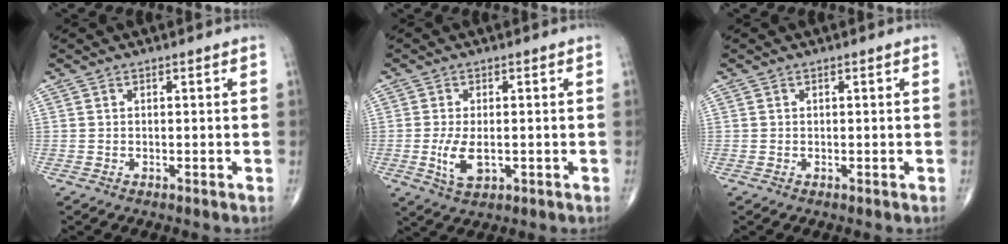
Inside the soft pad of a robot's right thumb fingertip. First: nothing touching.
{"total": 5.5, "force": [-0.9, 2.8, 4.7], "torque": [-0.095, -0.011, -0.013]}
{"total": 0.0}